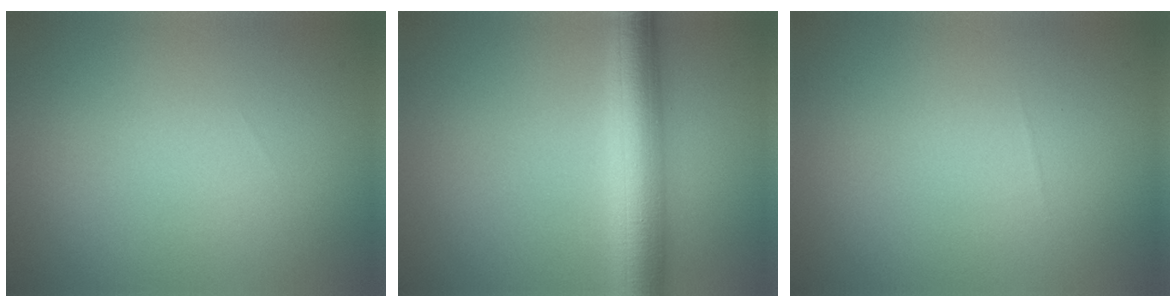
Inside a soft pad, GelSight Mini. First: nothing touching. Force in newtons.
{"total": 6.3, "press": 6.3, "slide": 0.2}
{"total": 0.0}